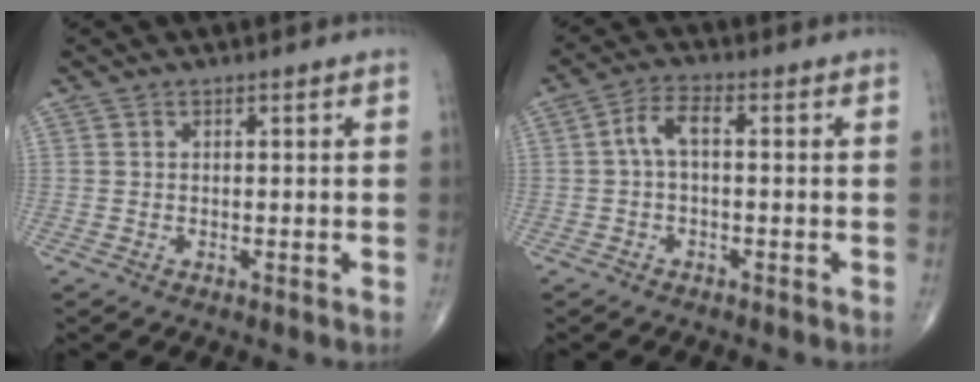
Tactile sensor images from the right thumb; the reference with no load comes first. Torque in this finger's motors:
{"motor_torque": [-0.36, 0.46, 0.22, -0.07, 0.03]}